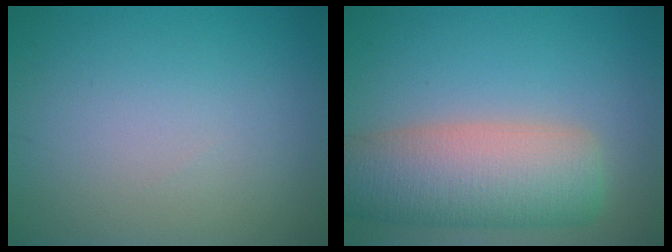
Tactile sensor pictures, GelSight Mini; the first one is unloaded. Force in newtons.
{"total": 8.6, "press": 8.6, "slide": 0.8}